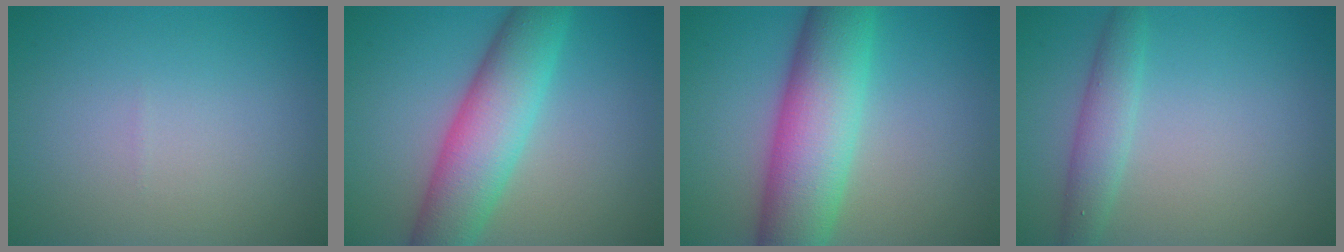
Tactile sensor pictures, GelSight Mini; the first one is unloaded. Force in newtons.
{"total": 7.5, "press": 7.5, "slide": 0.0}
{"total": 9.8, "press": 9.8, "slide": 0.2}
{"total": 2.6, "press": 2.6, "slide": 0.1}